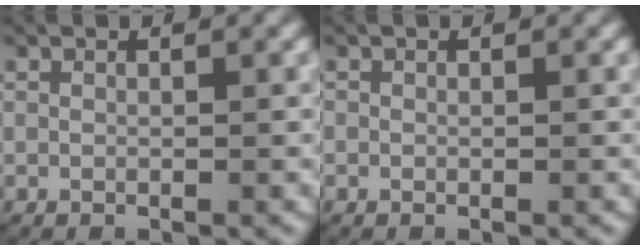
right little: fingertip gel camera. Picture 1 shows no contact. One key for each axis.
{"total": 0.0}